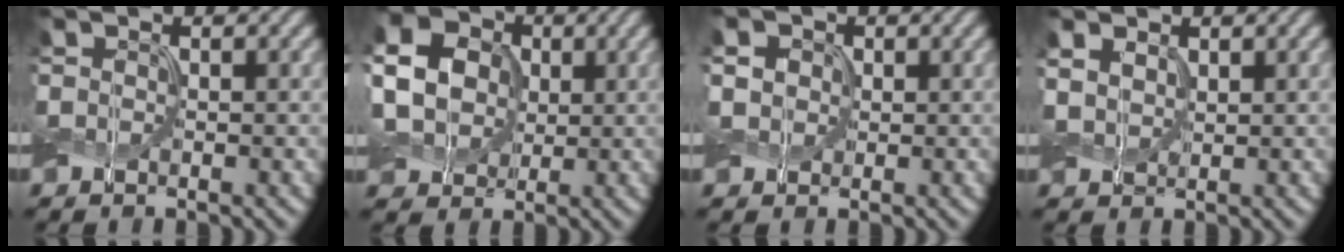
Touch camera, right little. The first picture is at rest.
{"total": 7.4, "force": [1.1, 6.2, 4.0], "torque": [-0.115, 0.025, 0.009]}
{"total": 3.3, "force": [1.2, 2.6, 1.6], "torque": [-0.046, 0.009, 0.008]}
{"total": 1.8, "force": [0.9, 1.2, 0.9], "torque": [-0.031, -0.001, 0.020]}